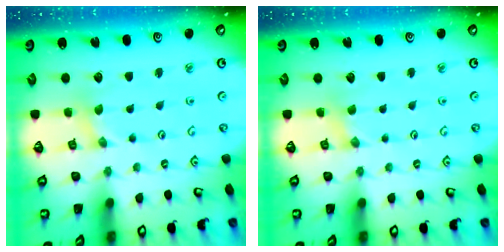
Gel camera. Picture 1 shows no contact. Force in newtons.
{"total": 1.9, "press": 1.9, "slide": 0.3}